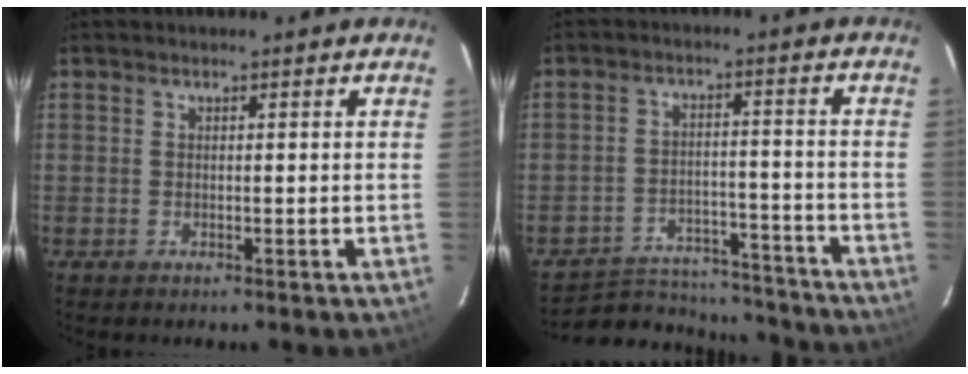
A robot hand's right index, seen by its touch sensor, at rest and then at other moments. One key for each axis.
{"total": 18.1, "fx": -16.4, "fy": 6.3, "fz": 4.5, "tx": -0.103, "ty": 0.032, "tz": -0.214}